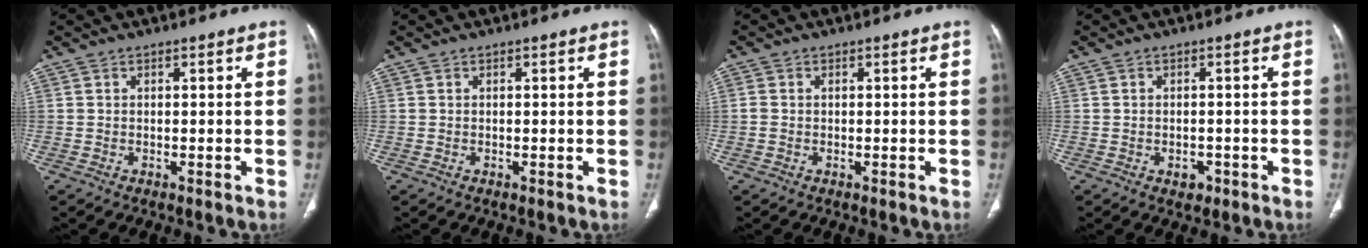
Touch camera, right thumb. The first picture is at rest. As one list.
[{"total": 0.0}, {"total": 1.0, "force": [-0.1, 0.7, 0.7], "torque": [-0.020, 0.004, 0.001]}, {"total": 2.2, "force": [-1.0, 1.6, 1.1], "torque": [-0.007, 0.004, -0.008]}]